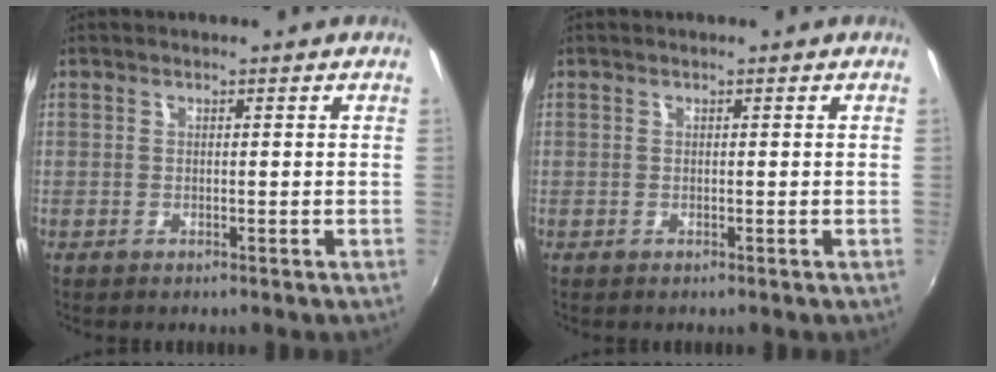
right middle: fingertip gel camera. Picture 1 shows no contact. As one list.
[{"total": 0.0}]